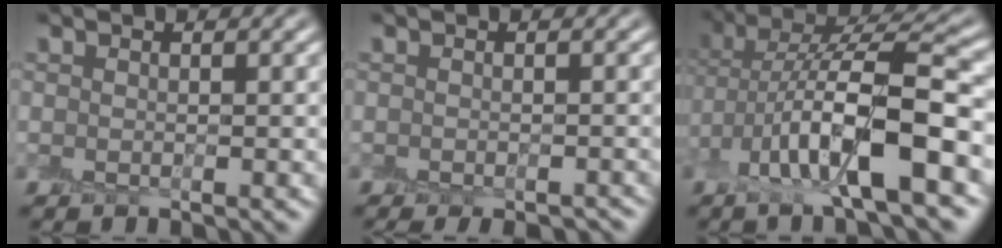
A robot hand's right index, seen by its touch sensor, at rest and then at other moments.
{"total": 1.9, "force": [-1.7, 0.4, 0.9], "torque": [-0.009, -0.010, -0.020]}
{"total": 9.3, "force": [-2.5, 2.9, 8.5], "torque": [-0.159, 0.008, -0.048]}